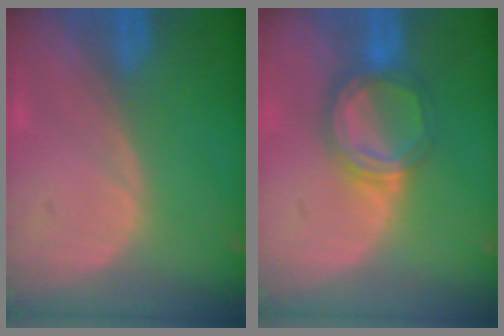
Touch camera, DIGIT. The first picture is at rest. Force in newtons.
{"total": 6.4, "press": 5.7, "slide": 3.0}